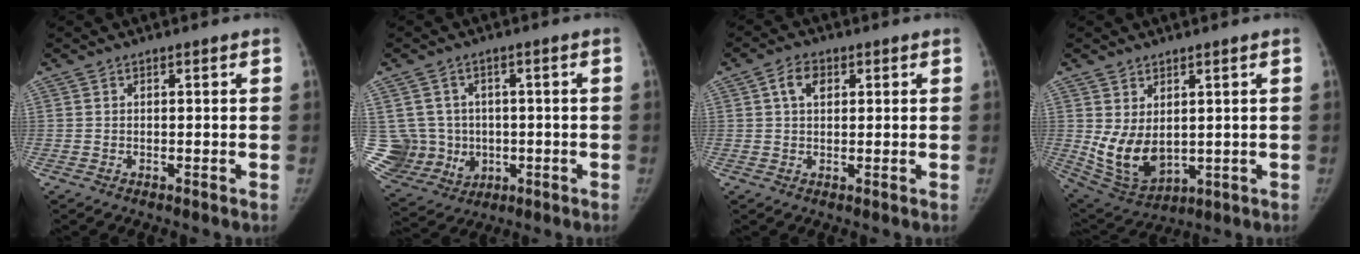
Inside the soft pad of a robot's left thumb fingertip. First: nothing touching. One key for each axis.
{"total": 13.0, "fx": -0.2, "fy": 12.3, "fz": 4.3, "tx": -0.084, "ty": 0.019, "tz": 0.024}
{"total": 4.2, "fx": 1.5, "fy": 2.7, "fz": 2.8, "tx": -0.043, "ty": 0.003, "tz": 0.024}
{"total": 9.8, "fx": 1.2, "fy": 6.3, "fz": 7.4, "tx": -0.120, "ty": -0.022, "tz": 0.050}